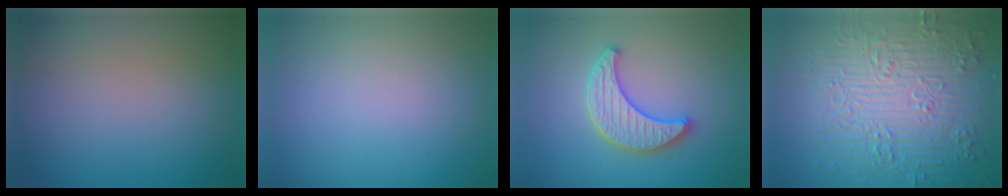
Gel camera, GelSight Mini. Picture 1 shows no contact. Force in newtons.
{"total": 0.0}
{"total": 3.8, "press": 3.6, "slide": 1.0}
{"total": 9.2, "press": 6.8, "slide": 6.2}